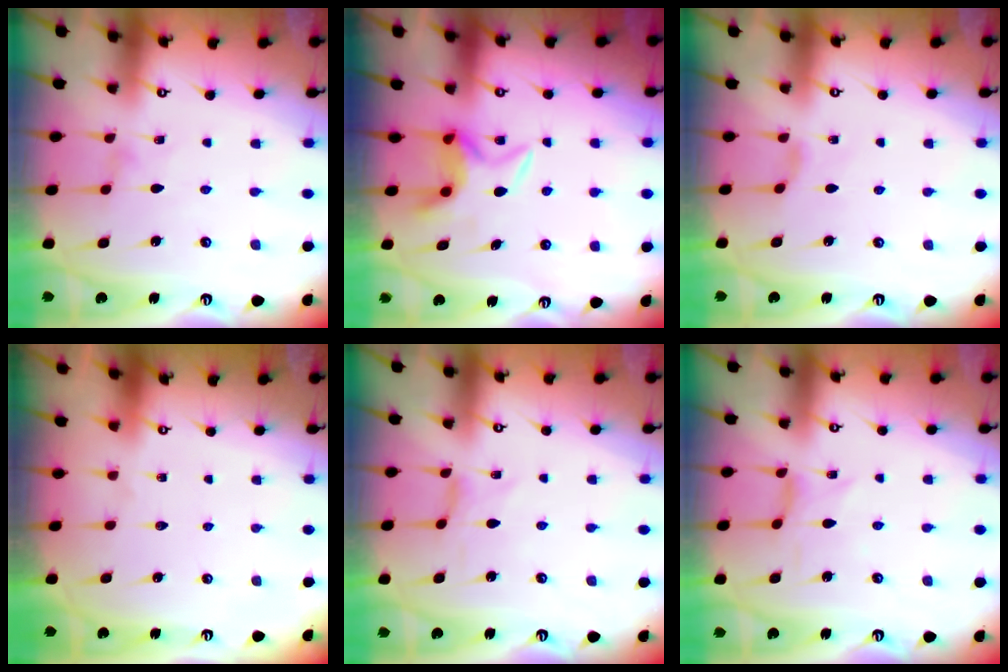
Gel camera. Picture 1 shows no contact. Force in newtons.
{"total": 5.3, "press": 5.3, "slide": 0.7}
{"total": 2.3, "press": 2.2, "slide": 0.5}
{"total": 0.0}
{"total": 0.0}
{"total": 0.0}